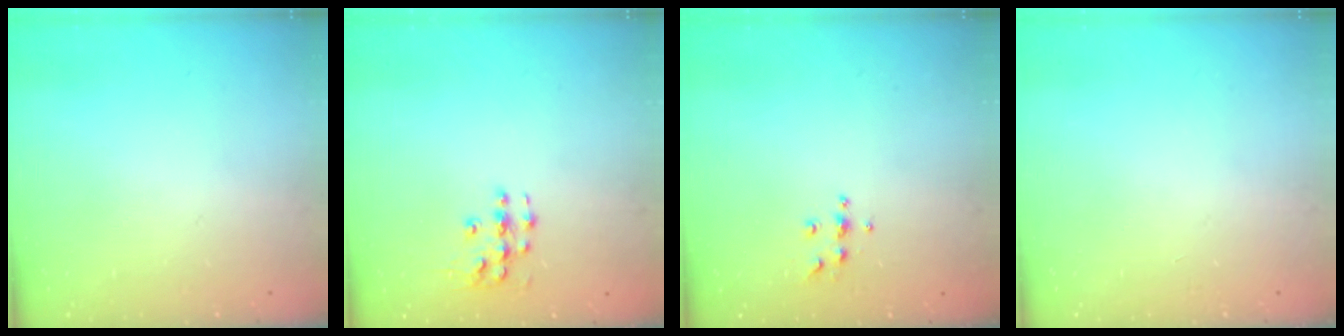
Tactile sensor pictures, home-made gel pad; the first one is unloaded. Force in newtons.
{"total": 6.1, "press": 6.1, "slide": 0.4}
{"total": 5.6, "press": 5.6, "slide": 0.4}
{"total": 0.0}